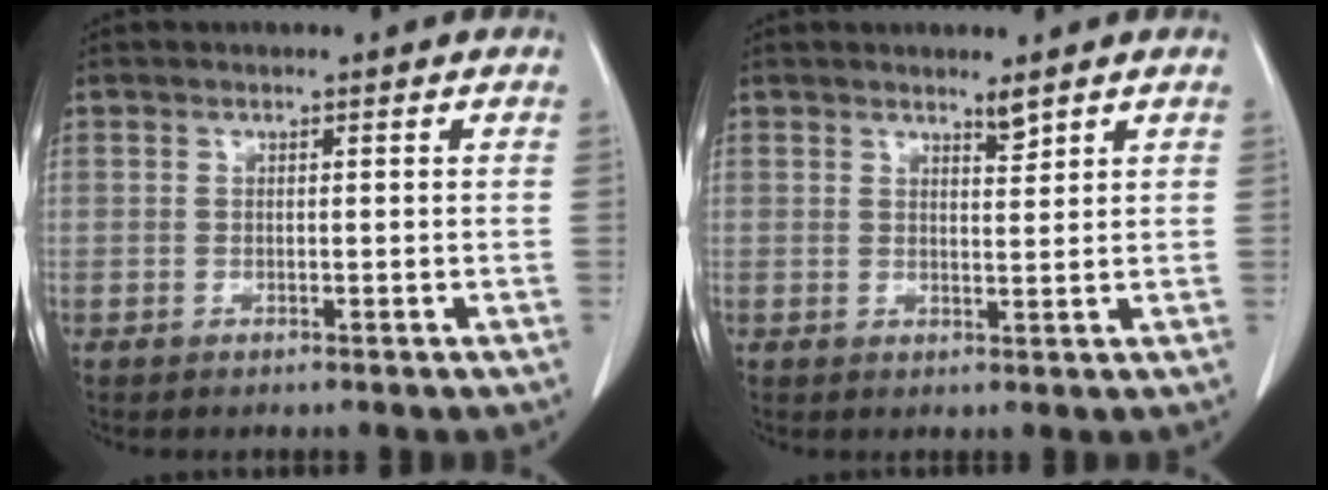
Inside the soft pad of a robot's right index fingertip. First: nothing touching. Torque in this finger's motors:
{"motor_torque": [-0.16, 0.14, -0.04, -0.01]}